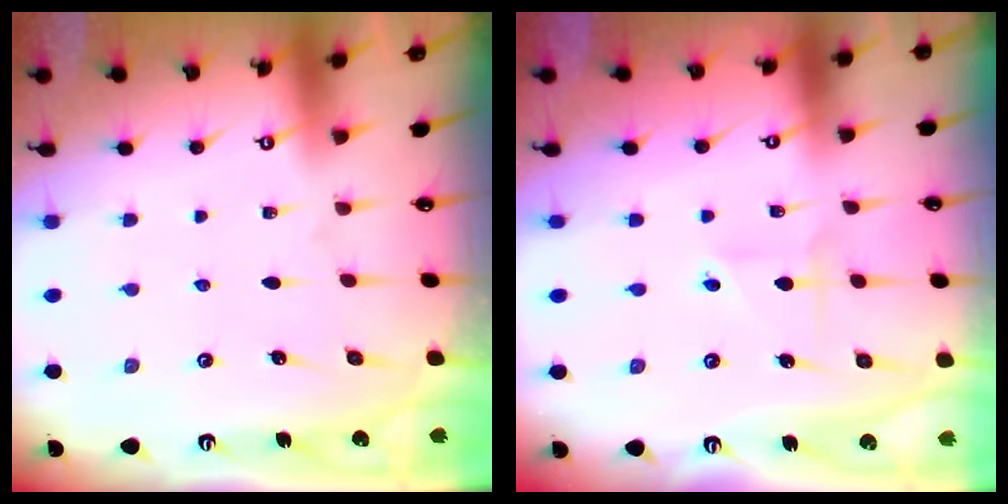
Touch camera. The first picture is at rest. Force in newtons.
{"total": 2.5, "press": 2.4, "slide": 0.6}